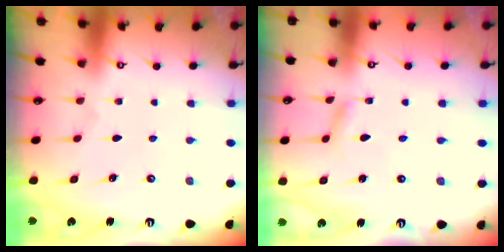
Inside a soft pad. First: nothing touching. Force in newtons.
{"total": 3.5, "press": 3.5, "slide": 0.4}